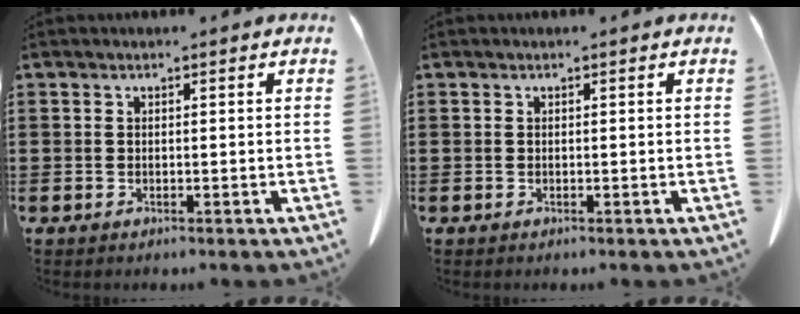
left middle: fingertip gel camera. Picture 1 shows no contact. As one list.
[{"total": 0.0}]